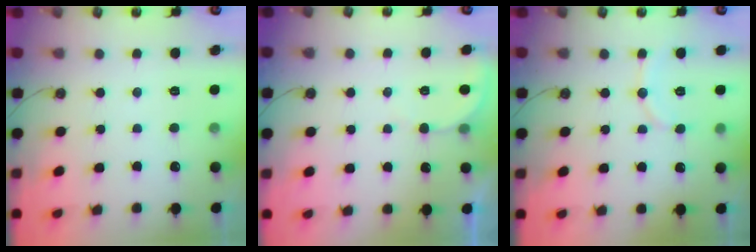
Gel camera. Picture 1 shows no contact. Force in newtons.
{"total": 2.6, "press": 2.6, "slide": 0.2}
{"total": 6.4, "press": 6.2, "slide": 1.5}